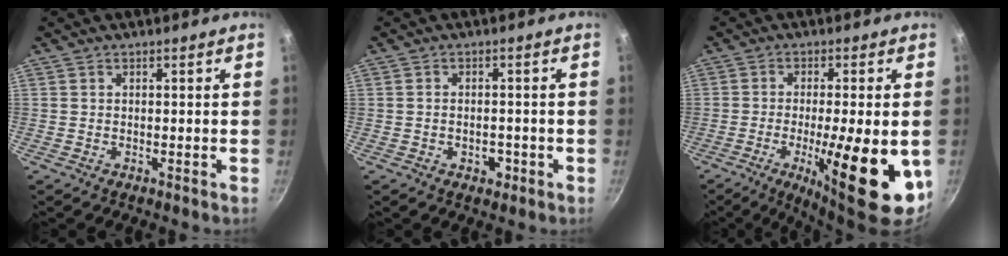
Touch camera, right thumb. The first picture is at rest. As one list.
[{"total": 2.8, "force": [-1.1, 1.8, 1.7], "torque": [-0.022, 0.008, -0.015]}, {"total": 17.2, "force": [-4.7, 4.5, 15.9], "torque": [-0.228, -0.005, -0.062]}]